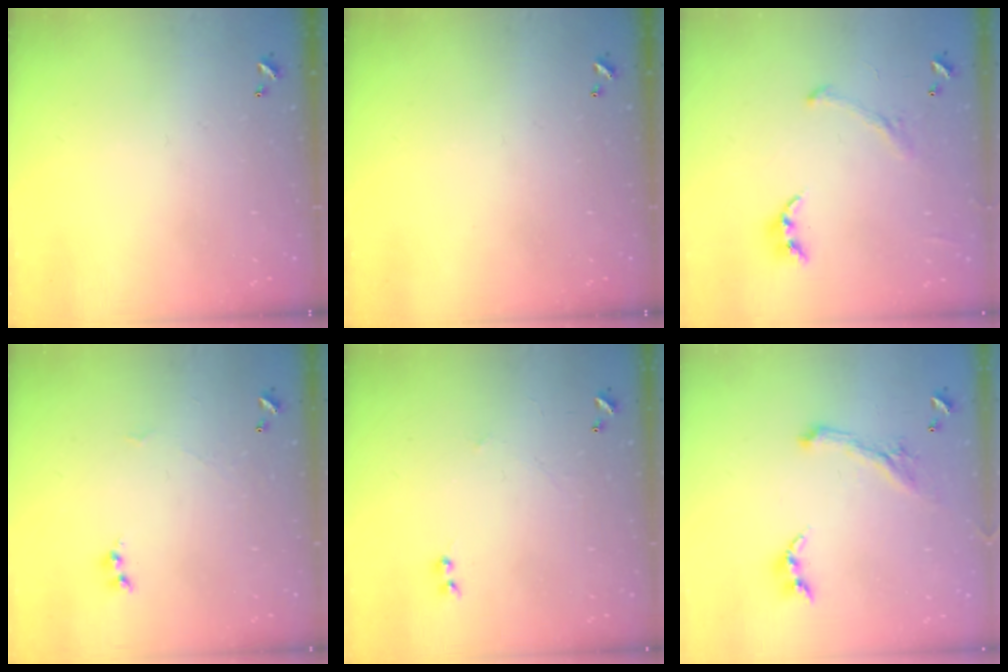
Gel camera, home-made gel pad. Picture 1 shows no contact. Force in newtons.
{"total": 0.0}
{"total": 1.6, "press": 1.4, "slide": 0.8}
{"total": 1.6, "press": 1.6, "slide": 0.2}
{"total": 1.2, "press": 1.2, "slide": 0.3}
{"total": 0.8, "press": 0.8, "slide": 0.2}